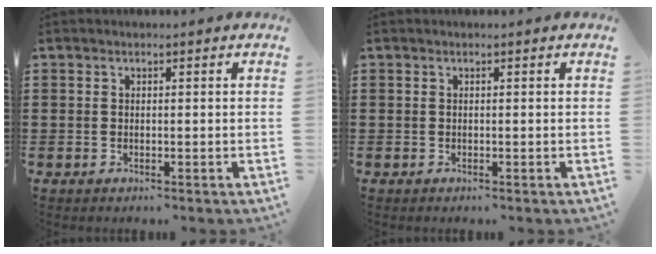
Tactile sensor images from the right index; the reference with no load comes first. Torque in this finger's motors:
{"motor_torque": [0.20, -0.13, -0.01, 0.02]}